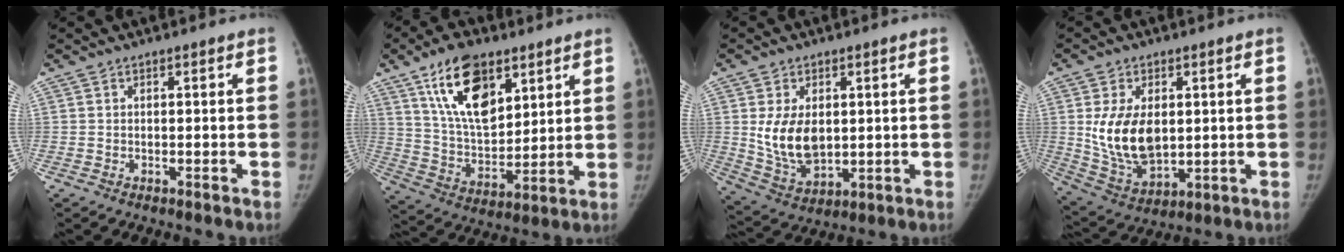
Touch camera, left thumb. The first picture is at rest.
{"total": 16.9, "force": [9.0, 8.8, 11.3], "torque": [-0.155, -0.045, 0.170]}
{"total": 10.8, "force": [1.3, 6.9, 8.1], "torque": [-0.128, -0.015, 0.044]}
{"total": 13.5, "force": [1.5, 8.3, 10.5], "torque": [-0.171, -0.016, 0.046]}